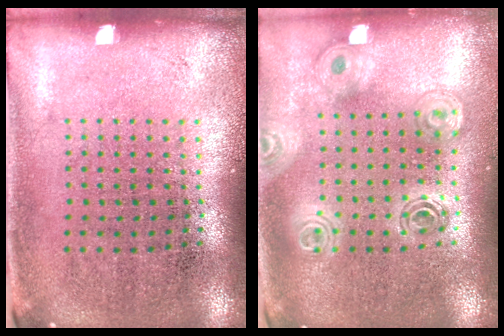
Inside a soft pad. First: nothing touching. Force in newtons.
{"total": 1.8, "press": 1.6, "slide": 0.9}